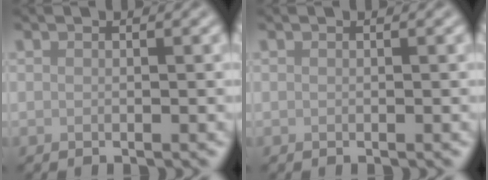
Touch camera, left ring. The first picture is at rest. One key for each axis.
{"total": 0.0}